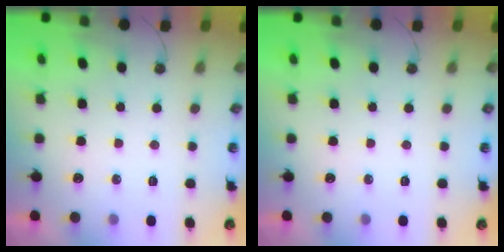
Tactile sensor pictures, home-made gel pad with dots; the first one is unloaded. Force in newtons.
{"total": 0.0}